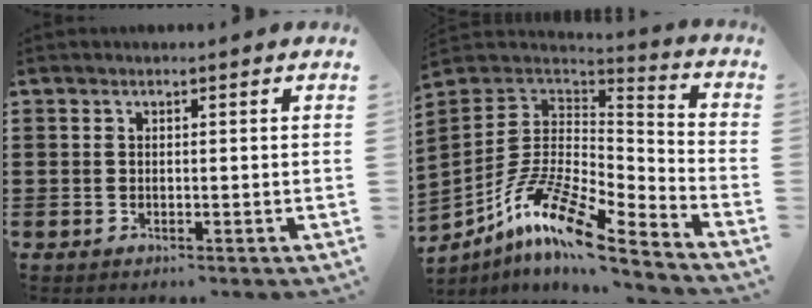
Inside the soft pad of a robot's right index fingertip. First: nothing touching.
{"total": 12.6, "force": [-8.2, 3.1, 9.1], "torque": [-0.187, 0.003, -0.165]}